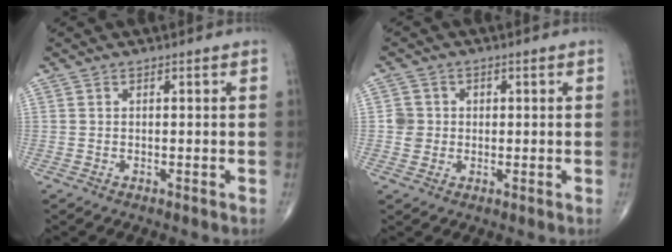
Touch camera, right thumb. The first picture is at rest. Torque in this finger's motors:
{"motor_torque": [0.20, 0.37, 0.25, 0.09, 0.00]}